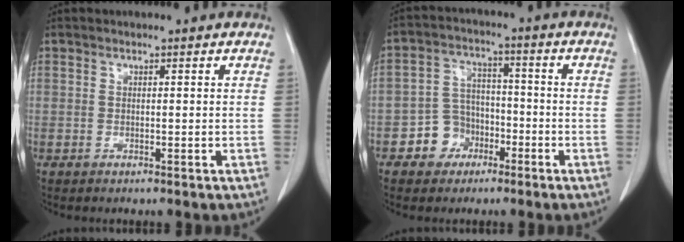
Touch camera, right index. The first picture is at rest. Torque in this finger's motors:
{"motor_torque": [0.23, 0.00, -0.24, -0.10]}